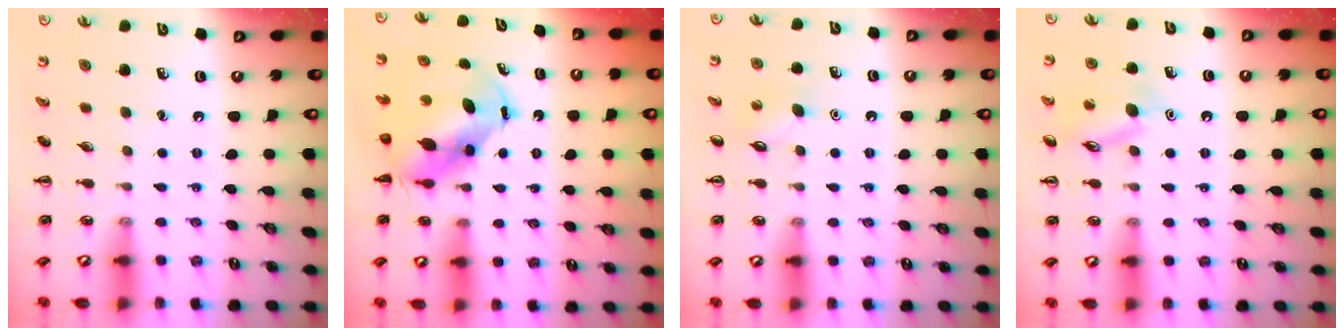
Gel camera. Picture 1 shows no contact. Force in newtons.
{"total": 7.0, "press": 6.6, "slide": 2.3}
{"total": 4.4, "press": 4.2, "slide": 1.2}
{"total": 10.6, "press": 10.6, "slide": 0.9}